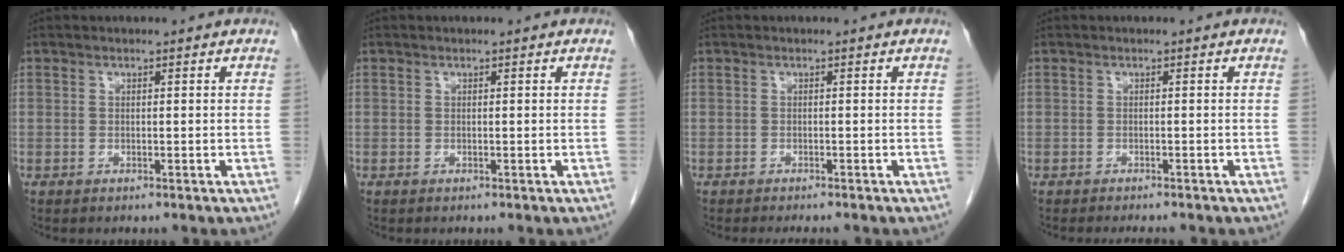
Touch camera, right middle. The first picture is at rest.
{"total": 0.0}
{"total": 3.4, "force": [-3.0, 0.6, 1.5], "torque": [-0.013, -0.004, -0.037]}
{"total": 3.1, "force": [-2.8, 0.5, 1.2], "torque": [-0.010, -0.004, -0.035]}